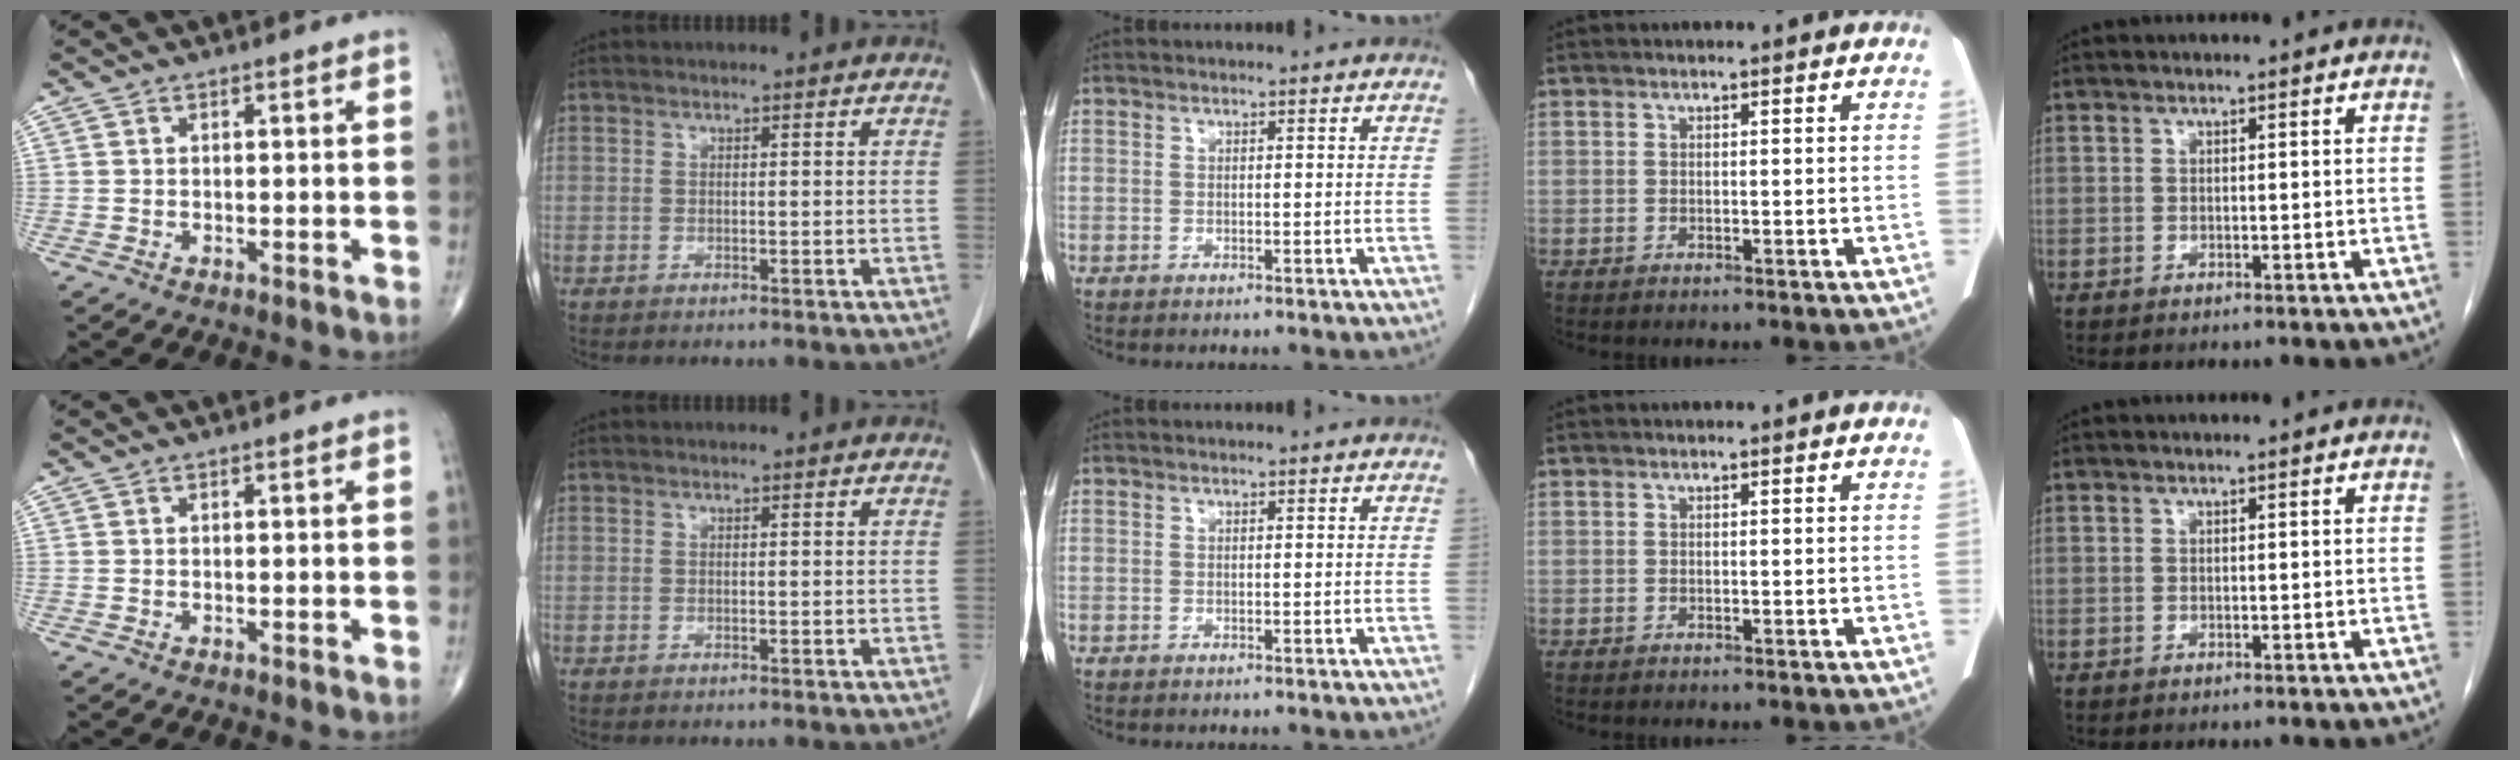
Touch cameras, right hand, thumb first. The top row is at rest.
{}